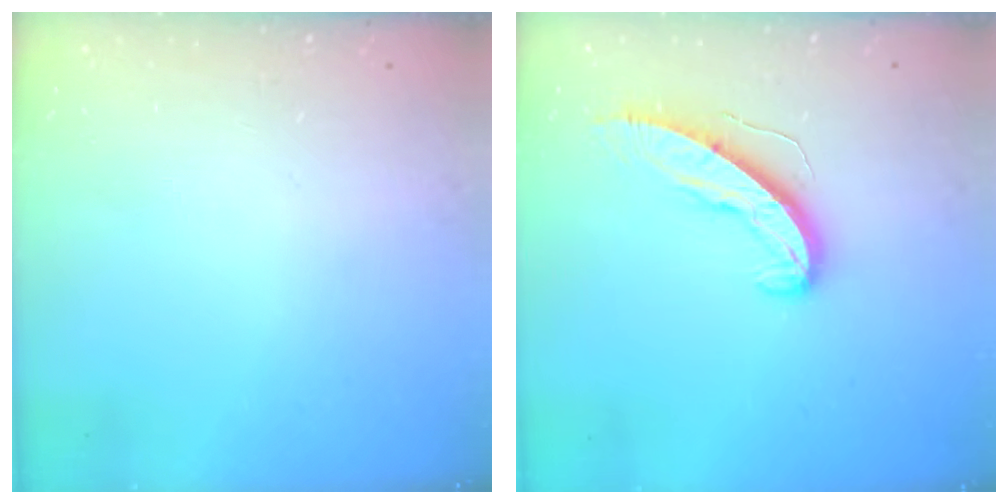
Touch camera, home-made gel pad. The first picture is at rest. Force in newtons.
{"total": 9.7, "press": 9.6, "slide": 0.6}